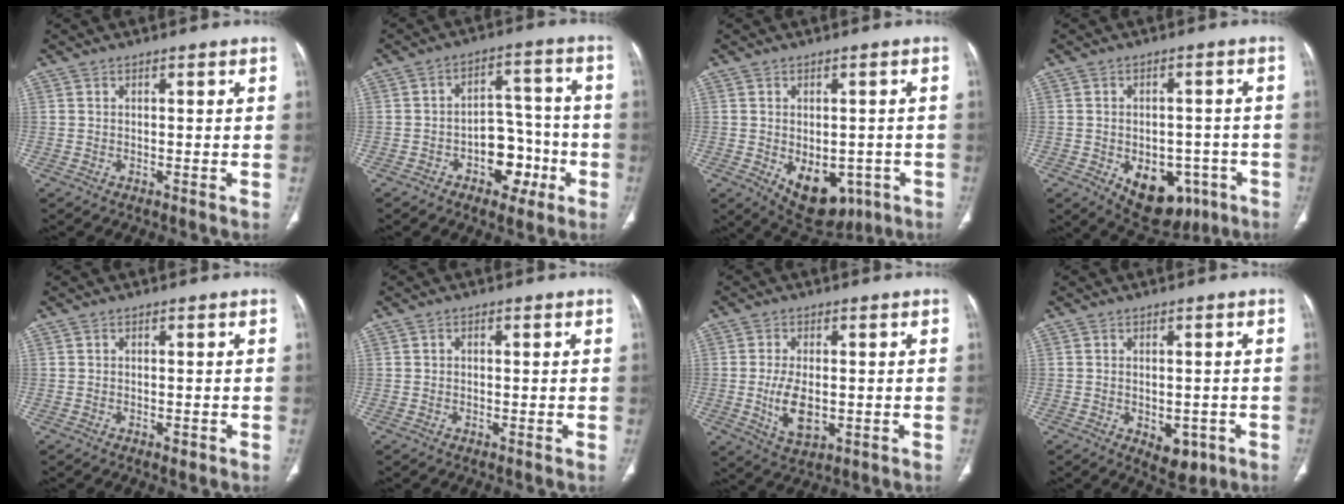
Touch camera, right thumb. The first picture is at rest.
{"total": 10.0, "force": [-4.0, 6.8, 6.2], "torque": [-0.042, 0.050, -0.056]}
{"total": 11.7, "force": [-4.3, 7.5, 7.8], "torque": [-0.080, 0.008, -0.040]}
{"total": 12.7, "force": [-5.4, 8.3, 8.0], "torque": [-0.078, 0.022, -0.058]}
{"total": 1.0, "force": [-0.5, 0.6, 0.6], "torque": [-0.007, -0.001, -0.006]}
{"total": 0.7, "force": [0.1, 0.6, 0.3], "torque": [-0.002, 0.001, 0.002]}
{"total": 7.6, "force": [-1.0, 4.2, 6.3], "torque": [-0.112, -0.008, -0.006]}
{"total": 5.3, "force": [-1.9, 3.4, 3.7], "torque": [-0.029, 0.005, -0.008]}